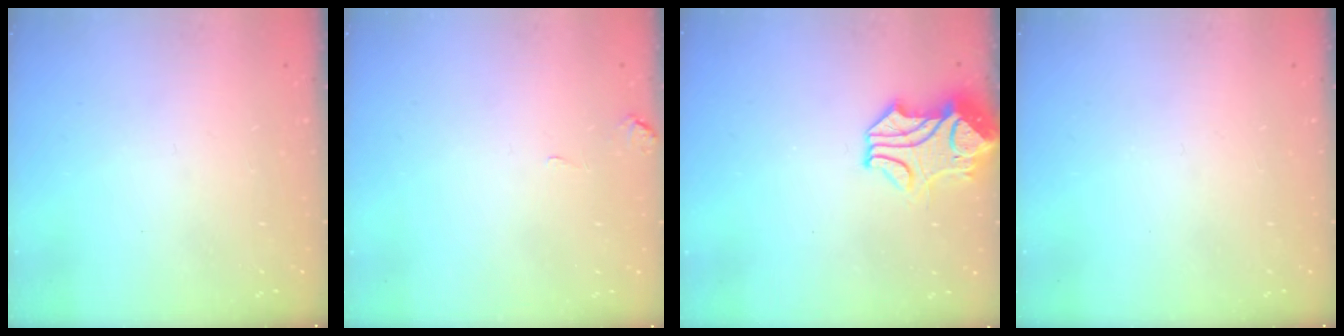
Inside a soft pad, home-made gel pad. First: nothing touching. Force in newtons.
{"total": 0.5, "press": 0.3, "slide": 0.5}
{"total": 2.5, "press": 2.3, "slide": 1.0}
{"total": 0.0}